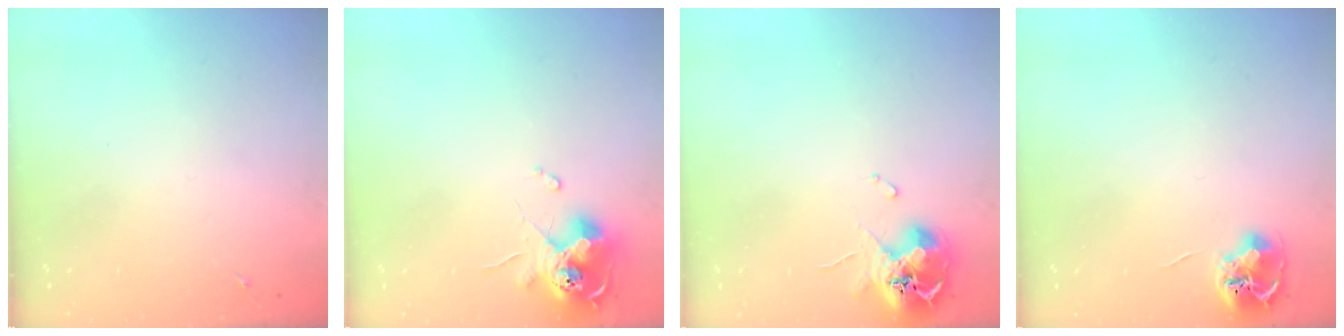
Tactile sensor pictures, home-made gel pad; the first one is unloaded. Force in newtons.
{"total": 13.5, "press": 13.4, "slide": 1.2}
{"total": 12.3, "press": 12.2, "slide": 1.6}
{"total": 7.6, "press": 7.5, "slide": 0.6}